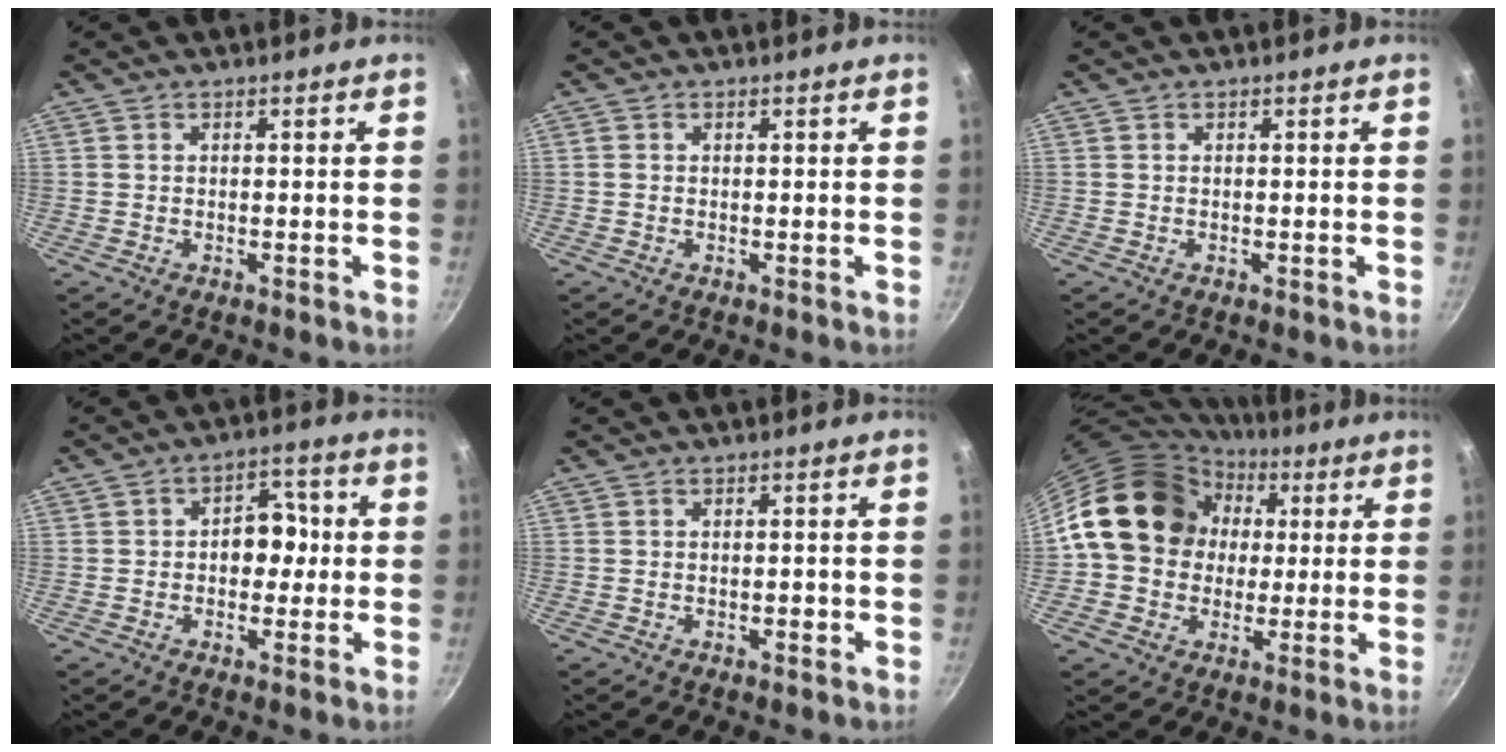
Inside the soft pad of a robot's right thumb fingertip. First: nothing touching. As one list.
[{"total": 0.7, "force": [0.2, 0.6, 0.4], "torque": [-0.007, 0.003, 0.003]}, {"total": 0.0}, {"total": 7.2, "force": [-0.1, 5.4, 4.8], "torque": [-0.010, 0.020, -0.007]}, {"total": 1.1, "force": [-0.3, 0.6, 0.9], "torque": [-0.010, 0.003, -0.005]}, {"total": 18.5, "force": [3.2, 15.4, 9.7], "torque": [-0.135, 0.034, 0.048]}]